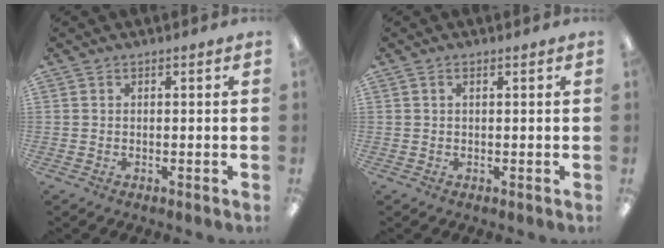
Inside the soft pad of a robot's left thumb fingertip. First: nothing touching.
{"total": 0.9, "force": [0.3, 0.2, 0.8], "torque": [-0.015, 0.001, 0.006]}